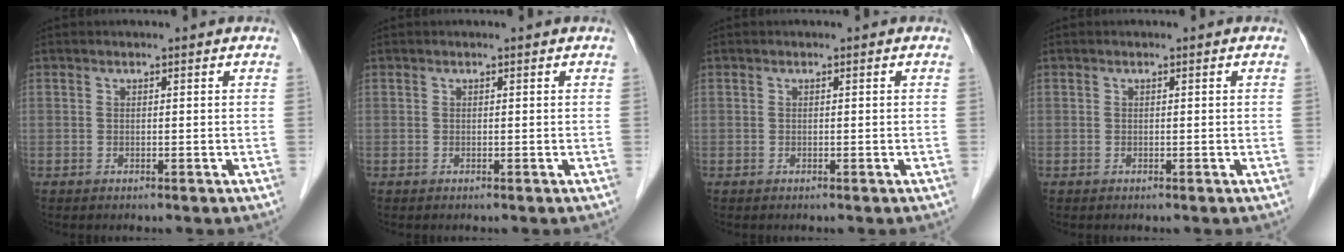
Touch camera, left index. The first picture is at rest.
{"total": 0.0}
{"total": 0.0}
{"total": 0.0}